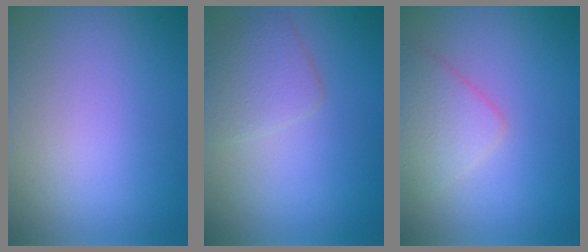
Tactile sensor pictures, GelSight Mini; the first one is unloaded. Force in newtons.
{"total": 2.5, "press": 2.5, "slide": 0.2}
{"total": 2.9, "press": 2.9, "slide": 0.1}